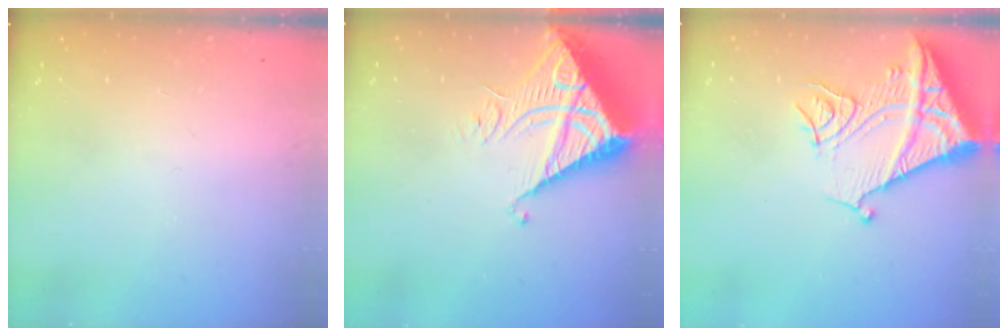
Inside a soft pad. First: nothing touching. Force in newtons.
{"total": 9.8, "press": 9.8, "slide": 1.0}
{"total": 13.8, "press": 13.7, "slide": 1.4}